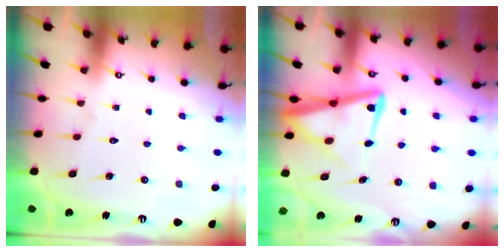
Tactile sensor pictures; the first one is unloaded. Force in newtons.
{"total": 10.2, "press": 10.1, "slide": 1.1}